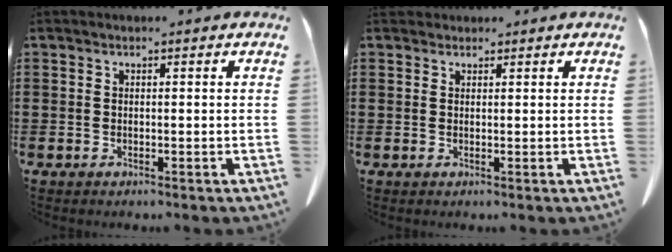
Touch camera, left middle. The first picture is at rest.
{"total": 1.2, "force": [1.1, 0.5, 0.1], "torque": [-0.005, 0.000, 0.022]}